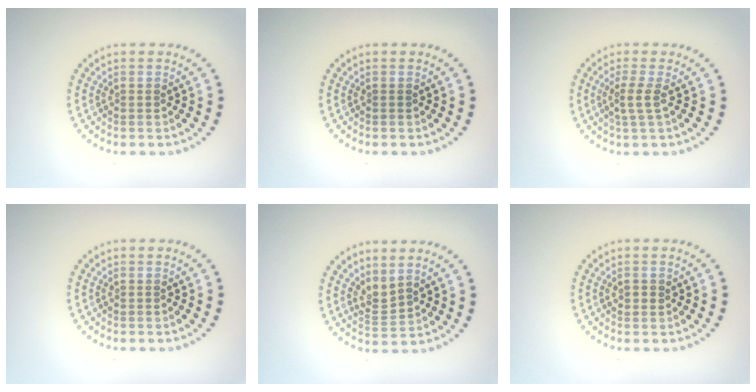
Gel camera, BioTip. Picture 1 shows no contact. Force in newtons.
{"total": 0.0}
{"total": 1.9, "press": 1.4, "slide": 1.2}
{"total": 0.0}
{"total": 2.1, "press": 1.4, "slide": 1.6}
{"total": 1.0, "press": 1.0, "slide": 0.2}